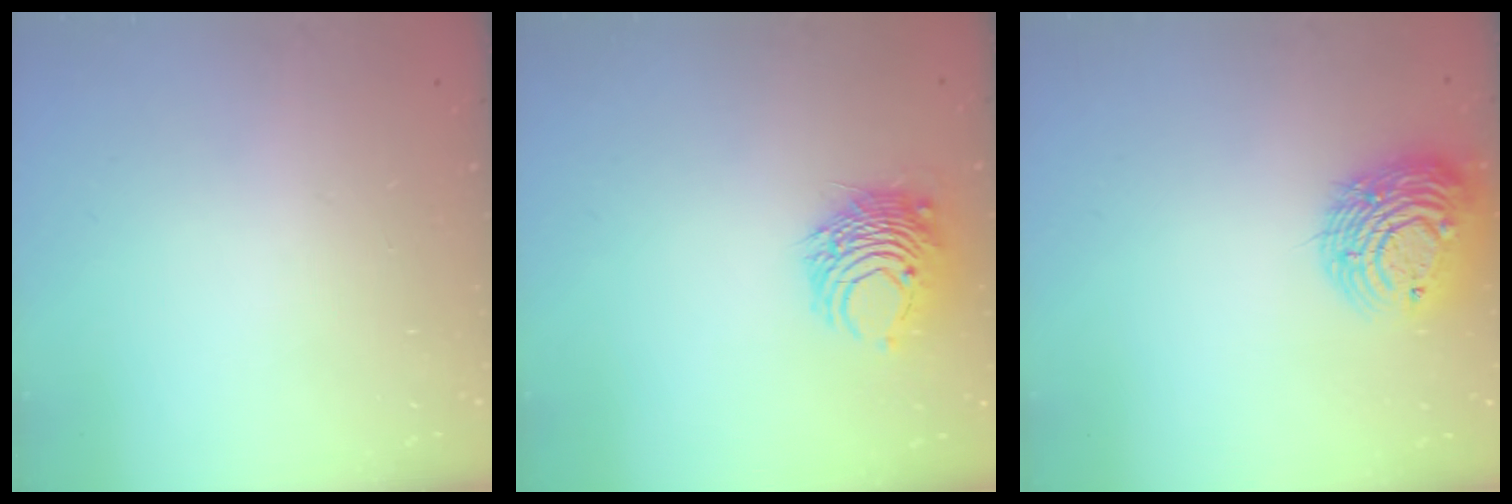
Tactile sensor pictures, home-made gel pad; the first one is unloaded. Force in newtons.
{"total": 8.4, "press": 8.4, "slide": 0.3}
{"total": 12.4, "press": 12.3, "slide": 1.3}